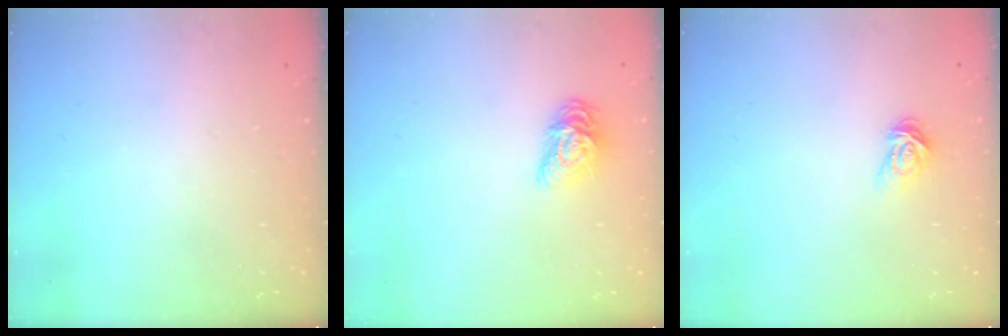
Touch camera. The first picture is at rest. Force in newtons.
{"total": 8.6, "press": 8.6, "slide": 0.4}
{"total": 4.5, "press": 4.4, "slide": 0.6}